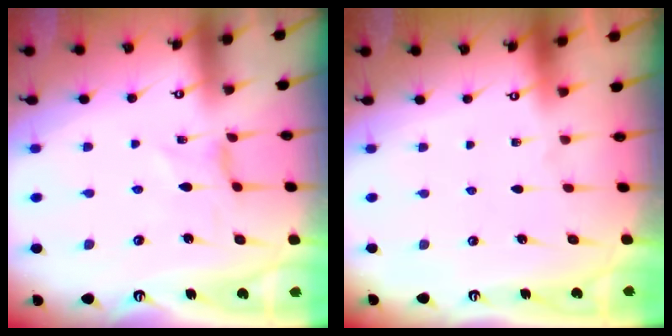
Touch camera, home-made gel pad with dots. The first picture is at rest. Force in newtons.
{"total": 0.0}